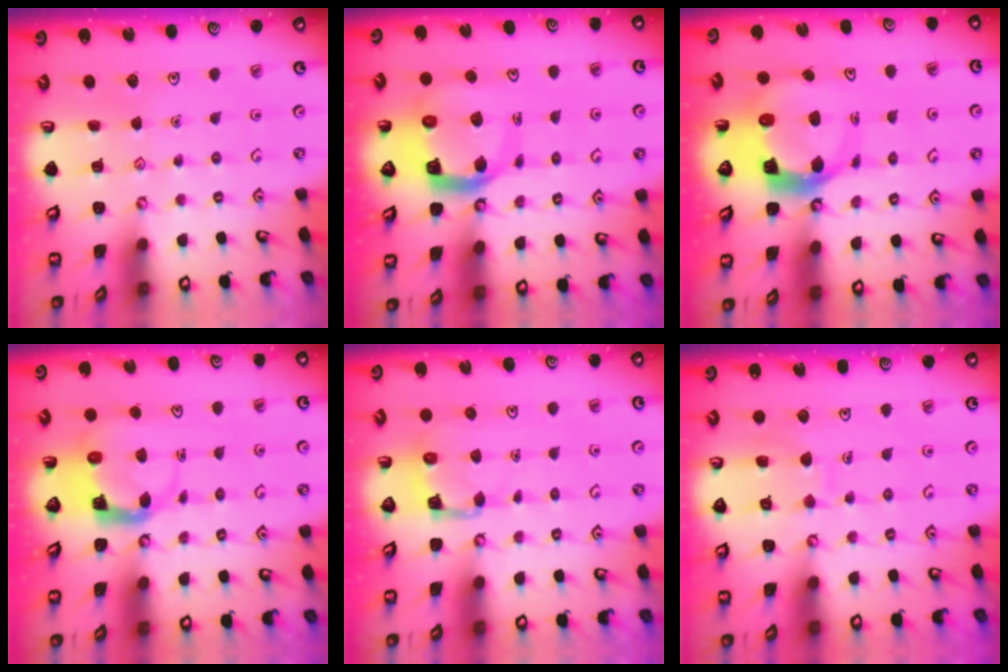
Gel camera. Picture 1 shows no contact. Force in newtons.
{"total": 9.5, "press": 9.4, "slide": 1.2}
{"total": 9.2, "press": 9.1, "slide": 1.2}
{"total": 4.2, "press": 4.2, "slide": 0.3}
{"total": 2.7, "press": 2.7, "slide": 0.4}
{"total": 7.1, "press": 7.1, "slide": 0.7}